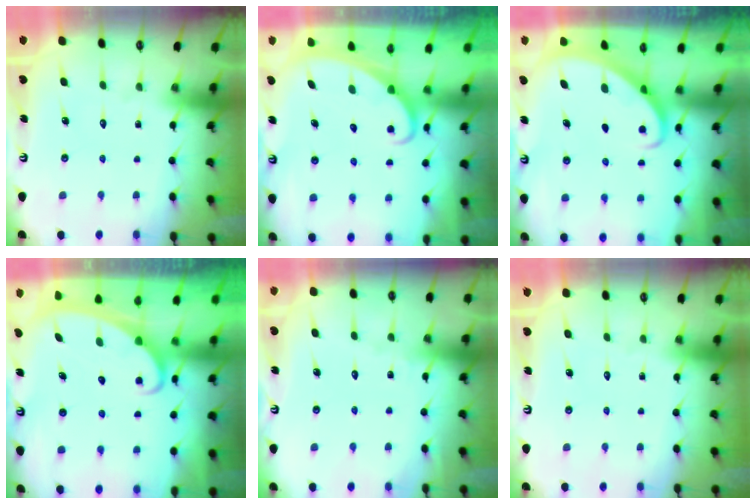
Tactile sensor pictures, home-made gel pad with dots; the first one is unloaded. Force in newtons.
{"total": 2.5, "press": 2.5, "slide": 0.3}
{"total": 2.7, "press": 2.7, "slide": 0.1}
{"total": 2.2, "press": 2.1, "slide": 0.4}
{"total": 1.7, "press": 1.7, "slide": 0.2}
{"total": 0.0}